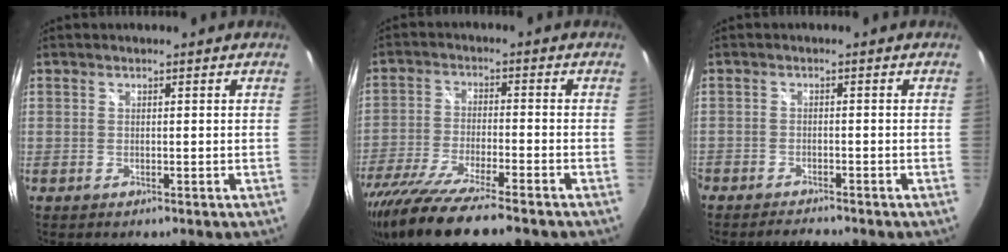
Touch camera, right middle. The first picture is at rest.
{"total": 17.7, "force": [-14.3, 2.3, 10.2], "torque": [-0.213, -0.051, -0.250]}
{"total": 3.3, "force": [-3.1, 0.5, 0.8], "torque": [-0.031, -0.006, -0.052]}